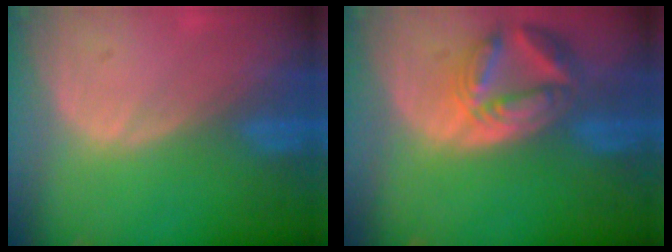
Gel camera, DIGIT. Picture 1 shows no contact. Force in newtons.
{"total": 8.0, "press": 7.1, "slide": 3.7}